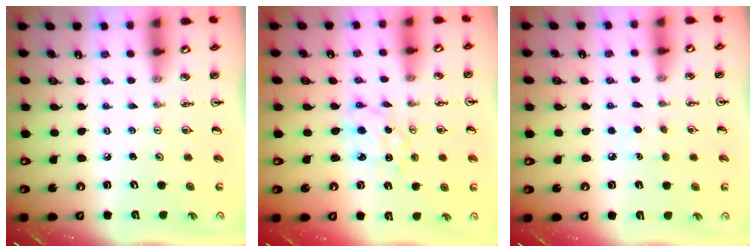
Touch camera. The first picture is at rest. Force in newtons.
{"total": 2.3, "press": 2.3, "slide": 0.2}
{"total": 5.4, "press": 5.4, "slide": 0.5}